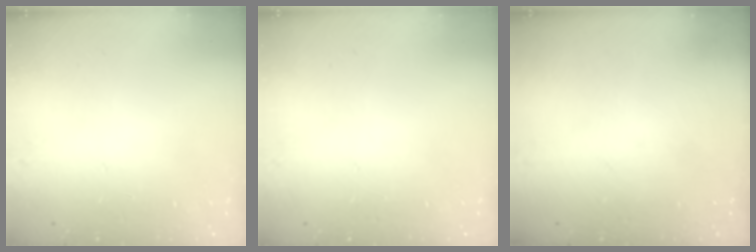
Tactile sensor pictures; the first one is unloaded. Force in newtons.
{"total": 0.0}
{"total": 0.0}